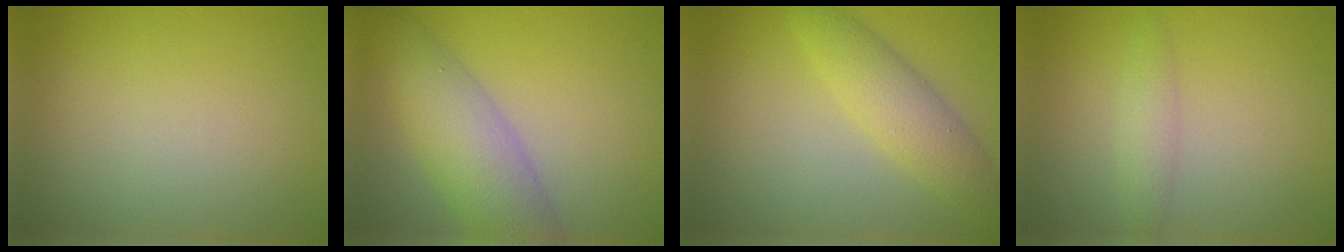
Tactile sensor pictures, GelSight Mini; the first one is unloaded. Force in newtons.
{"total": 6.4, "press": 6.4, "slide": 0.2}
{"total": 3.9, "press": 3.9, "slide": 0.0}
{"total": 1.7, "press": 1.7, "slide": 0.1}